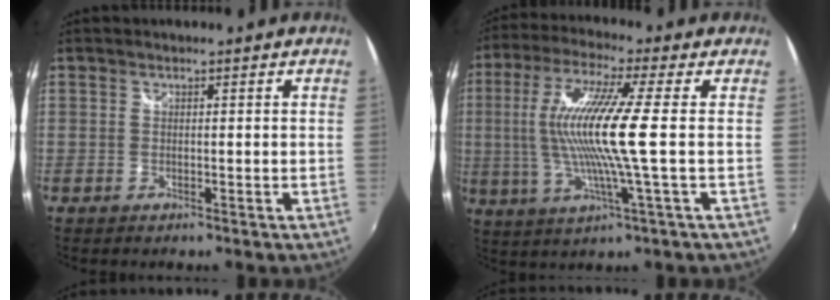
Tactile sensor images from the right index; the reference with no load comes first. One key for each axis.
{"total": 14.7, "fx": 0.0, "fy": -0.4, "fz": 14.7, "tx": -0.278, "ty": -0.005, "tz": 0.001}